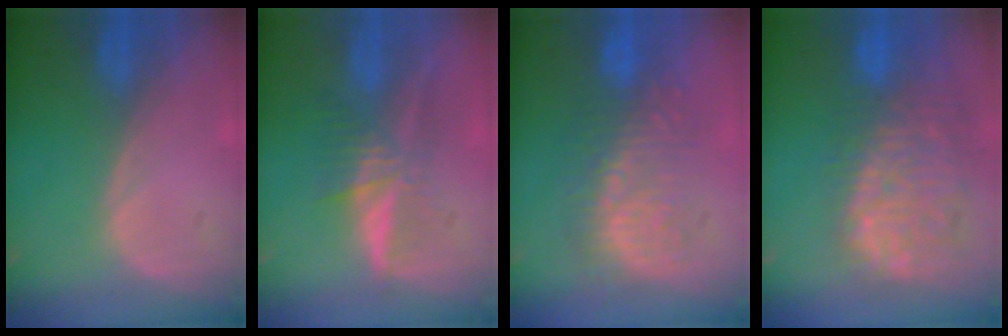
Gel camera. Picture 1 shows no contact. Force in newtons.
{"total": 5.9, "press": 5.5, "slide": 1.9}
{"total": 8.9, "press": 8.7, "slide": 1.8}
{"total": 13.1, "press": 11.2, "slide": 6.8}